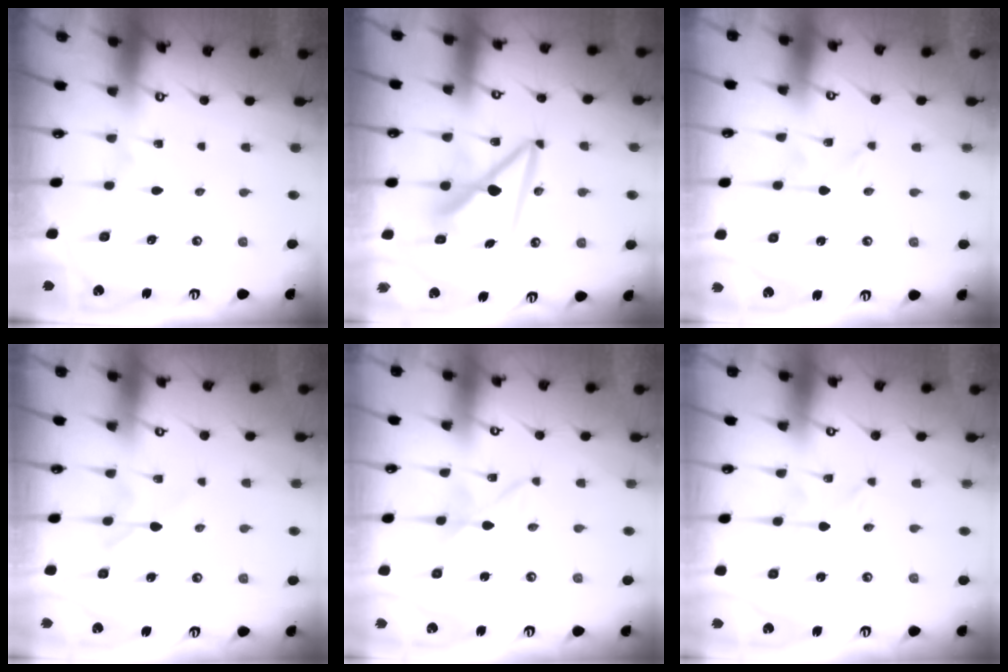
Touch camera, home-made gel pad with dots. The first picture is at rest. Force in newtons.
{"total": 9.3, "press": 9.3, "slide": 0.9}
{"total": 0.0}
{"total": 5.5, "press": 5.4, "slide": 0.8}
{"total": 2.6, "press": 2.6, "slide": 0.2}
{"total": 0.0}